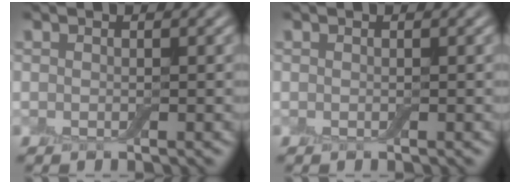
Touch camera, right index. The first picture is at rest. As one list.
[{"total": 0.0}]